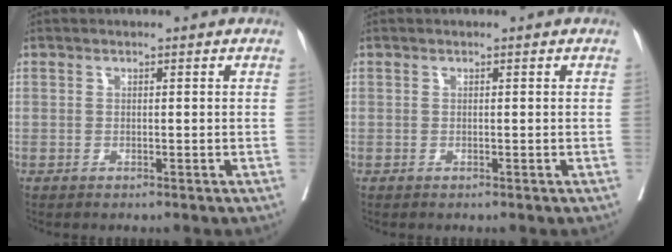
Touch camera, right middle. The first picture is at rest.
{"total": 0.0}